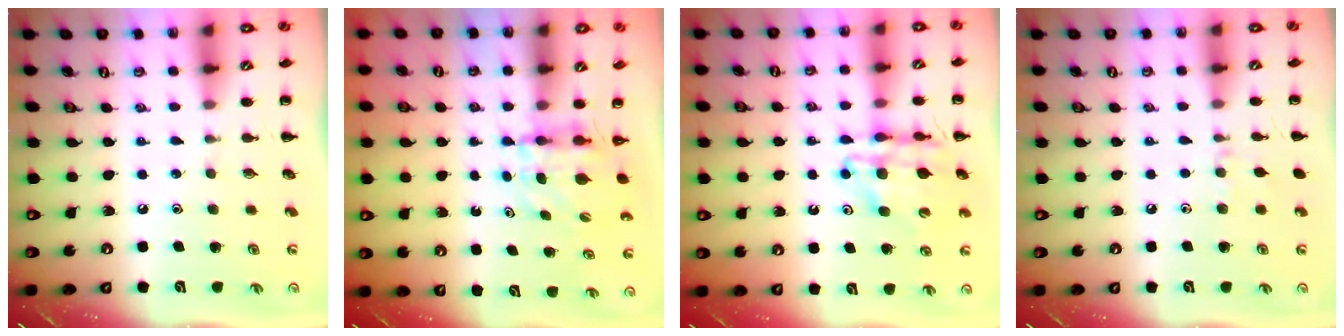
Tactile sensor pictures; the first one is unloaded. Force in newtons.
{"total": 4.0, "press": 4.0, "slide": 0.1}
{"total": 12.0, "press": 11.5, "slide": 3.4}
{"total": 5.0, "press": 4.7, "slide": 1.6}